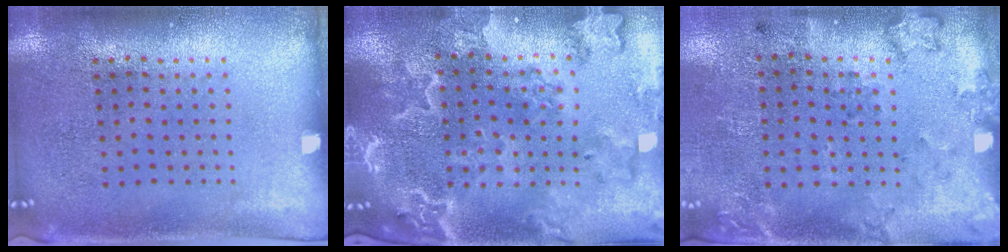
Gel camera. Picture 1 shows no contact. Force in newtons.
{"total": 3.5, "press": 3.0, "slide": 1.7}
{"total": 2.0, "press": 1.4, "slide": 1.5}